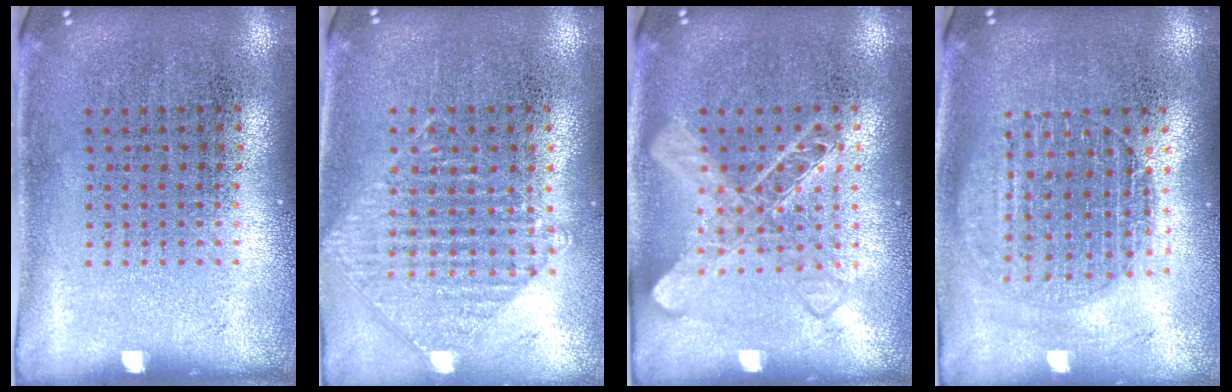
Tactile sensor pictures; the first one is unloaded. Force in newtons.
{"total": 0.9, "press": 0.9, "slide": 0.1}
{"total": 1.5, "press": 1.5, "slide": 0.3}
{"total": 1.6, "press": 1.4, "slide": 0.8}